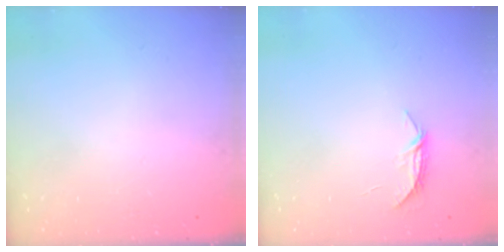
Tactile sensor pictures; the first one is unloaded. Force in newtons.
{"total": 5.2, "press": 5.2, "slide": 0.4}